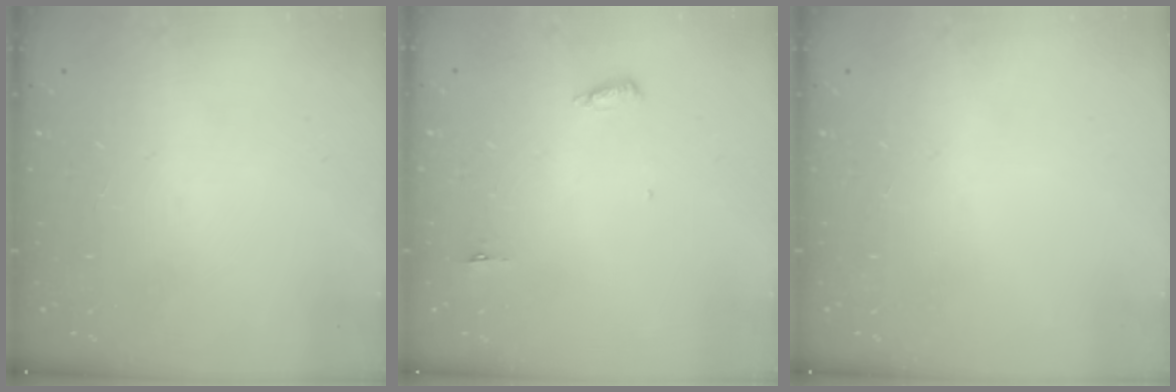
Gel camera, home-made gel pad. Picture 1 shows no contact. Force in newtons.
{"total": 4.7, "press": 4.5, "slide": 1.4}
{"total": 0.0}